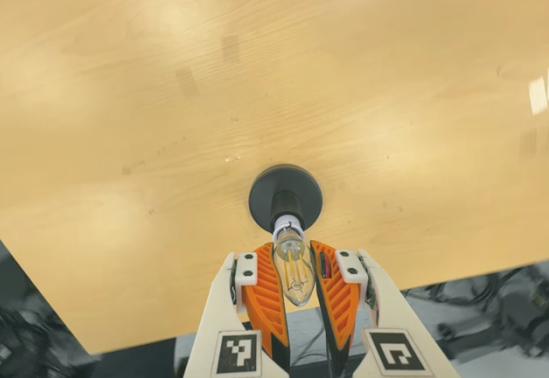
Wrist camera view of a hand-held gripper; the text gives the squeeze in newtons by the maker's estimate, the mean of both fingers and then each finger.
{"total": 22.9, "left": 25.0, "right": 20.8}